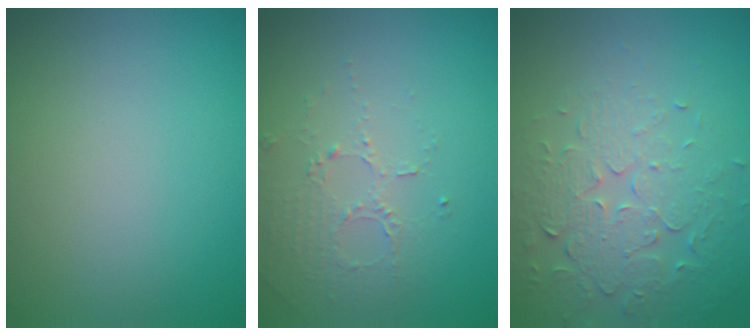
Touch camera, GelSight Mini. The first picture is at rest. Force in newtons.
{"total": 1.7, "press": 1.2, "slide": 1.2}
{"total": 5.2, "press": 3.7, "slide": 3.7}